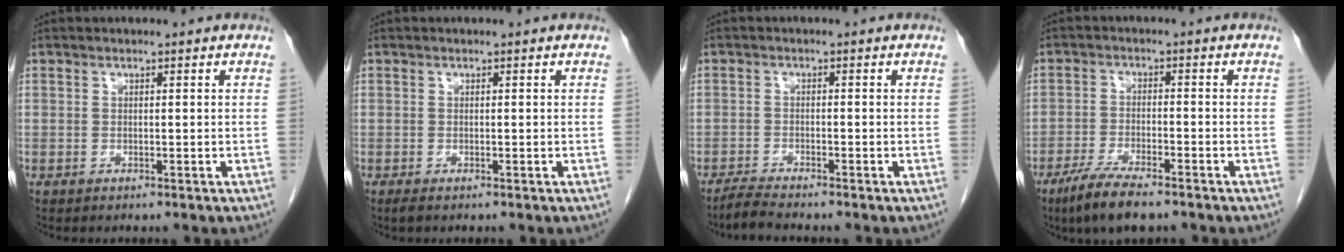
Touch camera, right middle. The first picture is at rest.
{"total": 0.7, "force": [-0.5, 0.1, 0.4], "torque": [-0.010, -0.002, -0.007]}
{"total": 2.8, "force": [-2.6, -0.6, 0.8], "torque": [-0.029, -0.015, -0.053]}
{"total": 7.4, "force": [-5.4, 1.0, 4.9], "torque": [-0.098, -0.019, -0.095]}